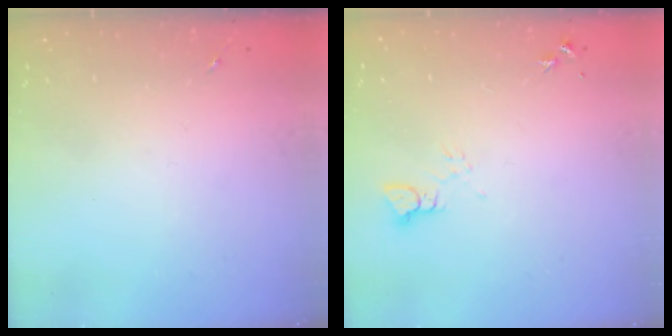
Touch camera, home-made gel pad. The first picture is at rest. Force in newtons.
{"total": 3.2, "press": 3.2, "slide": 0.1}